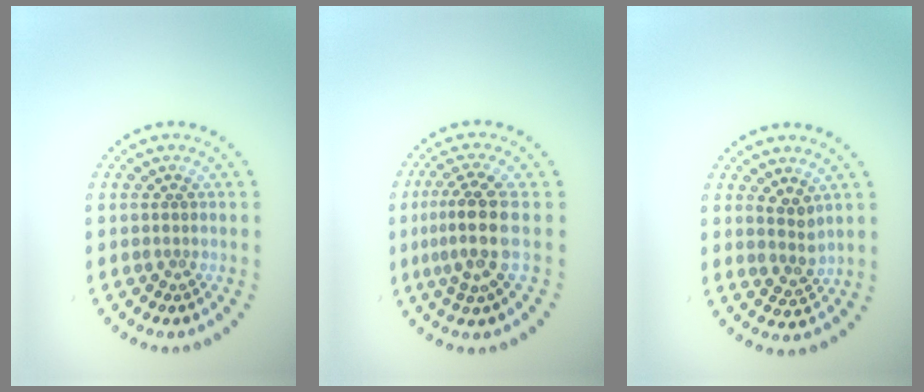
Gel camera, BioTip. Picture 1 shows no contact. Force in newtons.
{"total": 3.9, "press": 3.2, "slide": 2.1}
{"total": 2.1, "press": 1.7, "slide": 1.1}